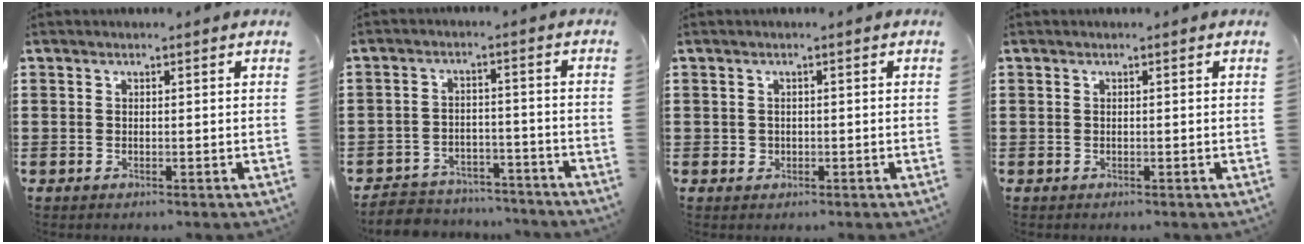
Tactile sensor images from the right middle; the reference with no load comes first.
{"total": 4.5, "force": [-4.4, 0.9, 0.0], "torque": [-0.005, 0.009, -0.092]}
{"total": 0.9, "force": [0.0, 0.8, 0.2], "torque": [-0.006, 0.006, 0.000]}
{"total": 0.0}